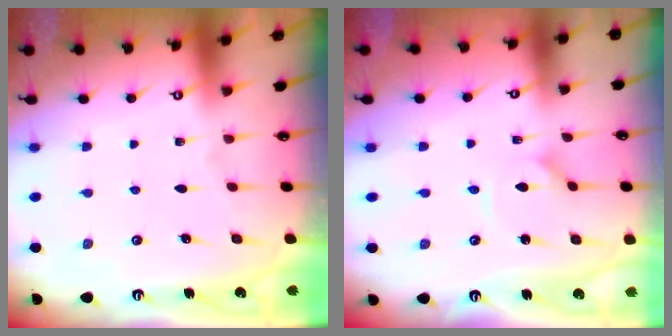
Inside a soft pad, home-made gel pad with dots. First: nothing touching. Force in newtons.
{"total": 1.3, "press": 1.2, "slide": 0.3}